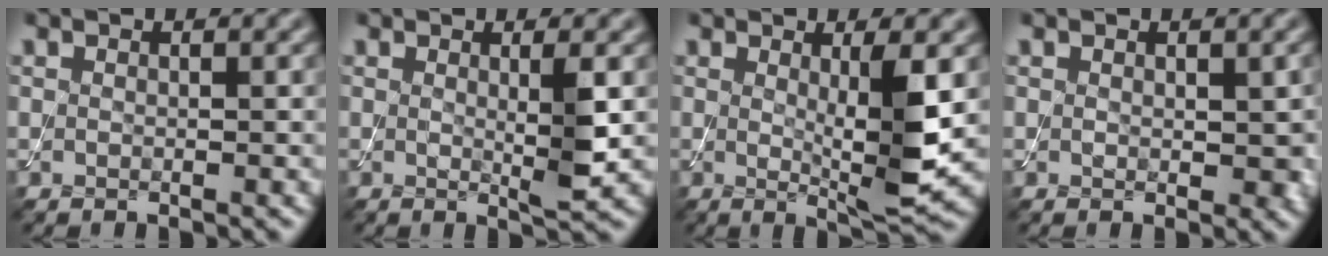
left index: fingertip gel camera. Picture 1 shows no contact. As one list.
[{"total": 2.5, "force": [0.3, 0.2, 2.5], "torque": [-0.041, -0.008, 0.005]}, {"total": 5.1, "force": [0.5, 0.8, 5.0], "torque": [-0.080, -0.014, 0.012]}, {"total": 2.1, "force": [0.3, 1.4, 1.6], "torque": [-0.019, -0.006, 0.008]}]